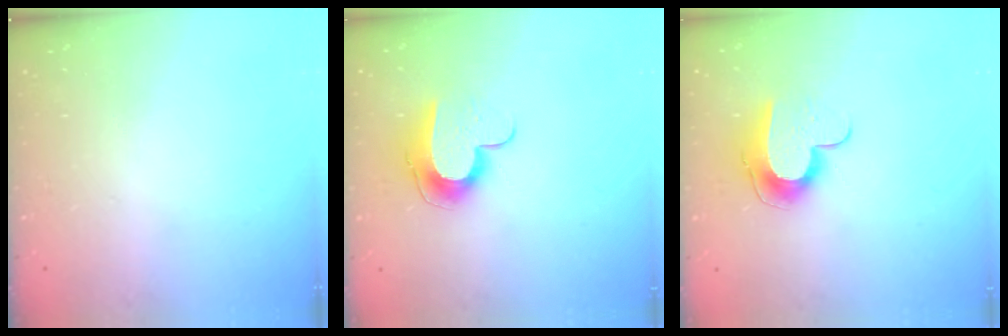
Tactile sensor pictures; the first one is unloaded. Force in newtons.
{"total": 10.2, "press": 10.2, "slide": 0.1}
{"total": 10.2, "press": 10.2, "slide": 0.1}